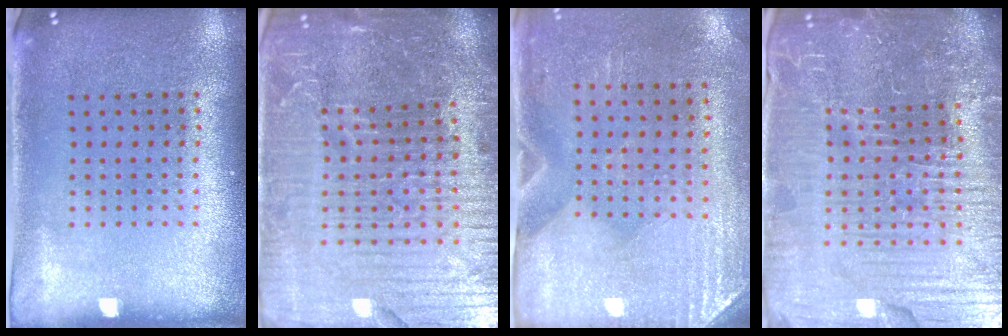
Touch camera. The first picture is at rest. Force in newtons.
{"total": 6.4, "press": 5.6, "slide": 3.0}
{"total": 2.9, "press": 2.5, "slide": 1.5}
{"total": 7.0, "press": 6.3, "slide": 3.1}